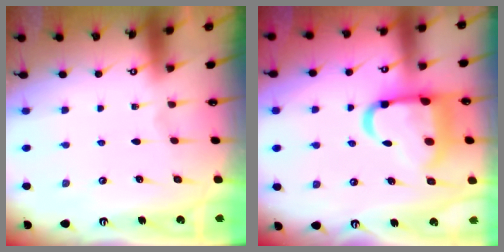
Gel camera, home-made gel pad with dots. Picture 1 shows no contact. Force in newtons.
{"total": 16.1, "press": 16.0, "slide": 1.9}